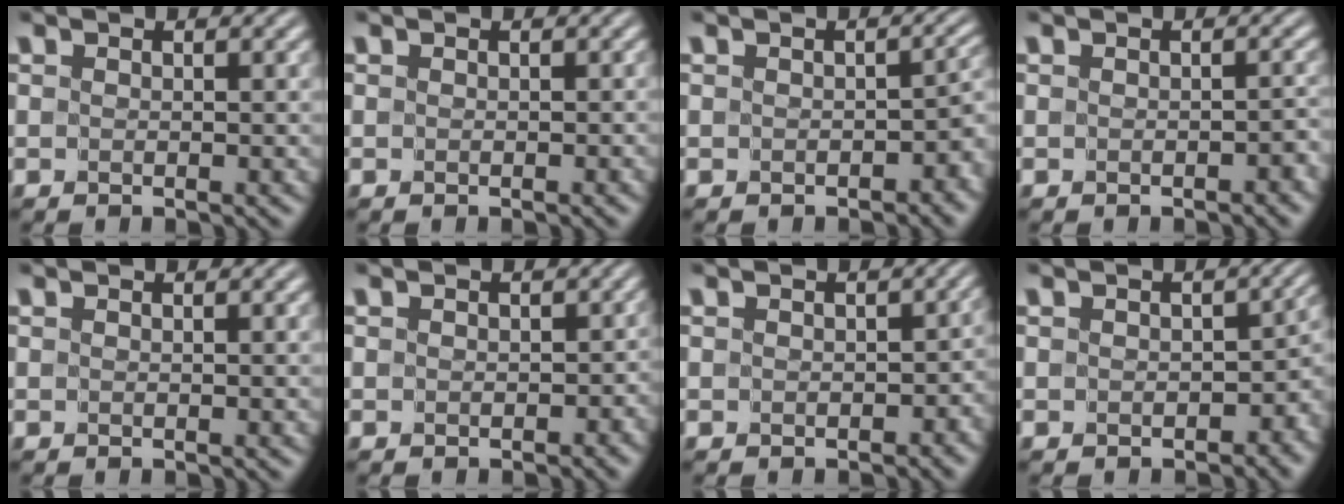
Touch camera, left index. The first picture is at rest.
{"total": 0.0}
{"total": 3.1, "force": [-1.1, 1.9, 2.2], "torque": [-0.012, -0.001, -0.017]}
{"total": 1.0, "force": [-0.7, 0.5, 0.6], "torque": [-0.011, -0.003, -0.007]}
{"total": 0.0}
{"total": 1.6, "force": [-0.4, 1.4, 0.7], "torque": [0.012, -0.005, -0.005]}
{"total": 2.4, "force": [-0.7, 1.8, 1.5], "torque": [-0.001, -0.004, -0.009]}
{"total": 4.4, "force": [-1.2, 2.9, 3.1], "torque": [-0.014, -0.006, -0.018]}